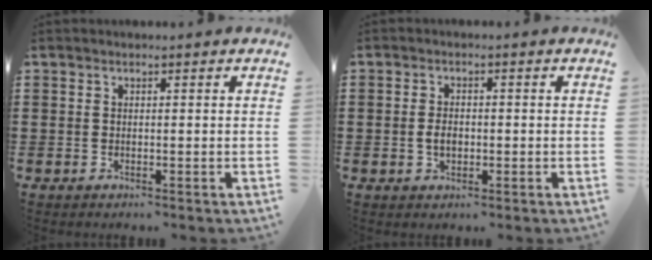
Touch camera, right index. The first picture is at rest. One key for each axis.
{"total": 2.4, "fx": -0.4, "fy": 1.4, "fz": 1.9, "tx": -0.036, "ty": 0.002, "tz": -0.007}